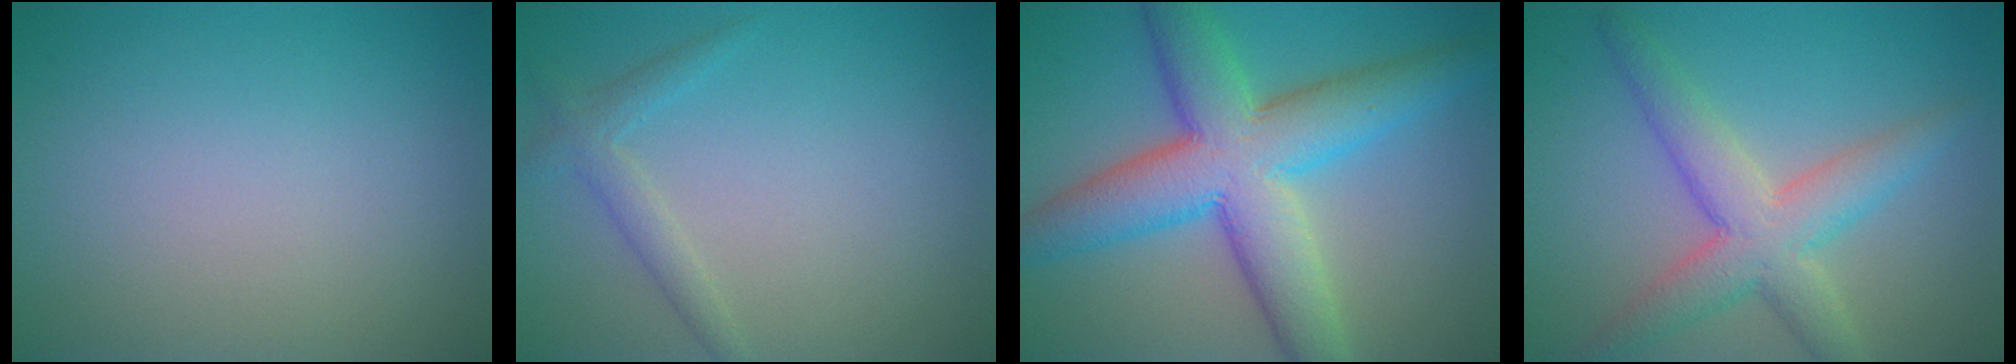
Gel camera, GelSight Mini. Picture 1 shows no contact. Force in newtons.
{"total": 1.9, "press": 1.9, "slide": 0.2}
{"total": 9.8, "press": 9.8, "slide": 0.3}
{"total": 4.2, "press": 4.2, "slide": 0.4}